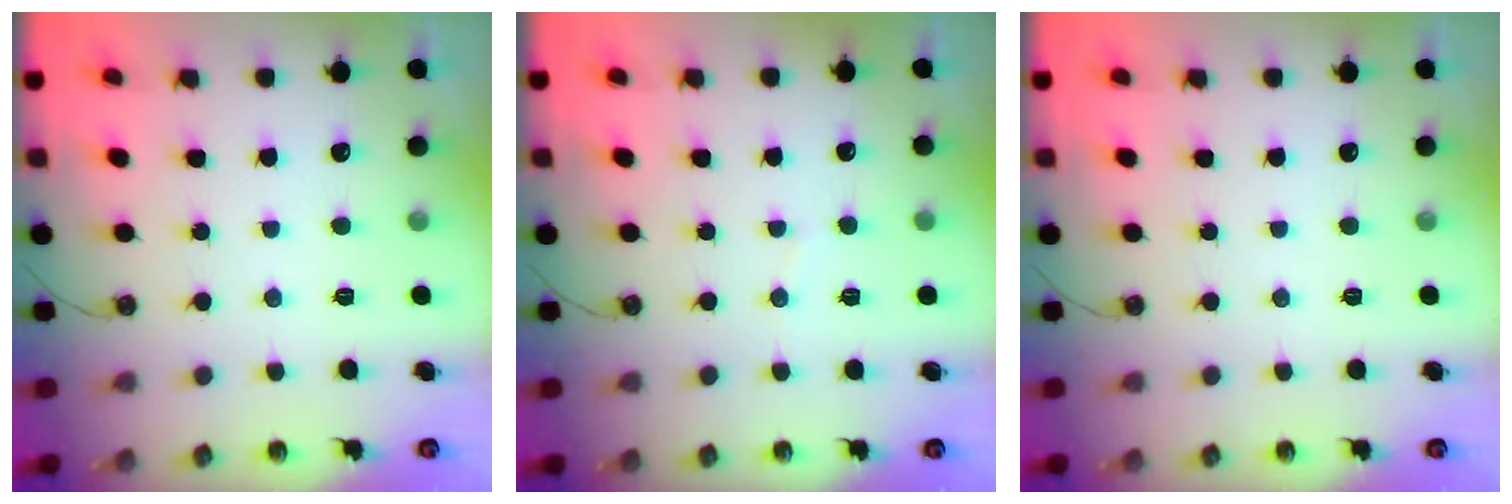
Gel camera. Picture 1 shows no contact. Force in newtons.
{"total": 2.9, "press": 2.9, "slide": 0.3}
{"total": 0.0}